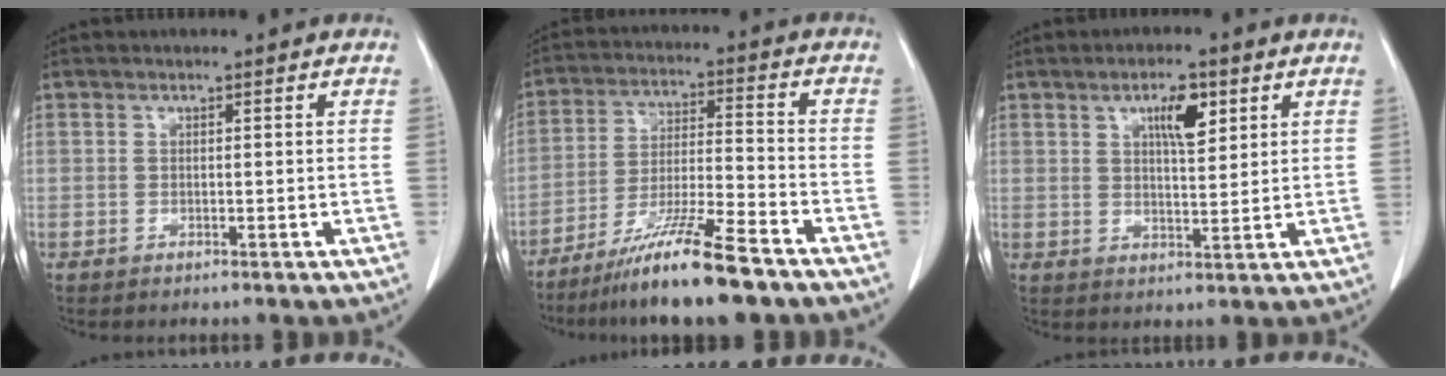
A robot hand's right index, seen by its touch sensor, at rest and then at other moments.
{"total": 12.6, "force": [-9.3, 0.0, 8.5], "torque": [-0.154, -0.028, -0.168]}
{"total": 5.5, "force": [2.6, 1.6, 4.6], "torque": [-0.078, 0.001, 0.044]}